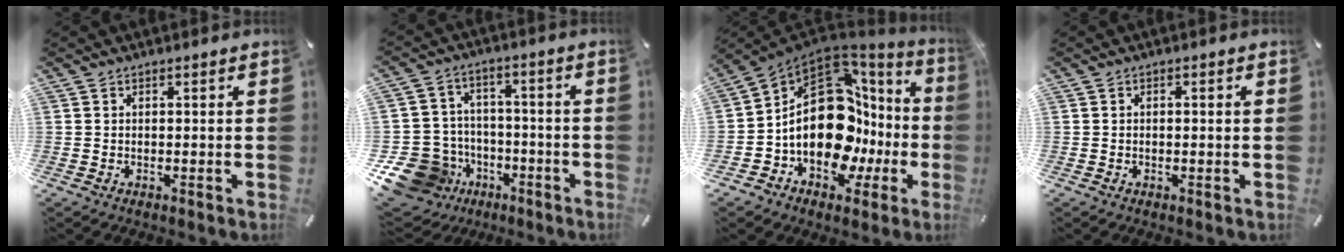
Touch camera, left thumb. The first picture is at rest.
{"total": 14.1, "force": [-6.7, 11.6, 4.5], "torque": [-0.090, 0.040, -0.109]}
{"total": 22.9, "force": [-0.3, 14.5, 17.7], "torque": [-0.312, -0.026, 0.004]}
{"total": 1.2, "force": [0.0, 0.2, 1.2], "torque": [-0.022, -0.001, -0.001]}